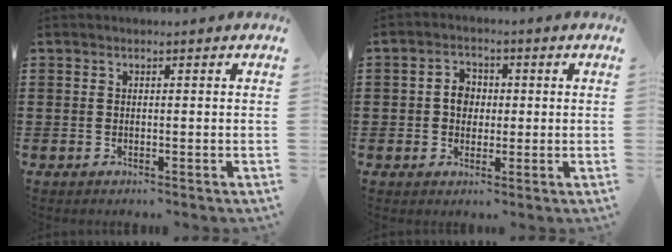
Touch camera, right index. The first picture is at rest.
{"total": 3.7, "force": [0.0, 3.0, 2.2], "torque": [-0.050, 0.011, -0.003]}